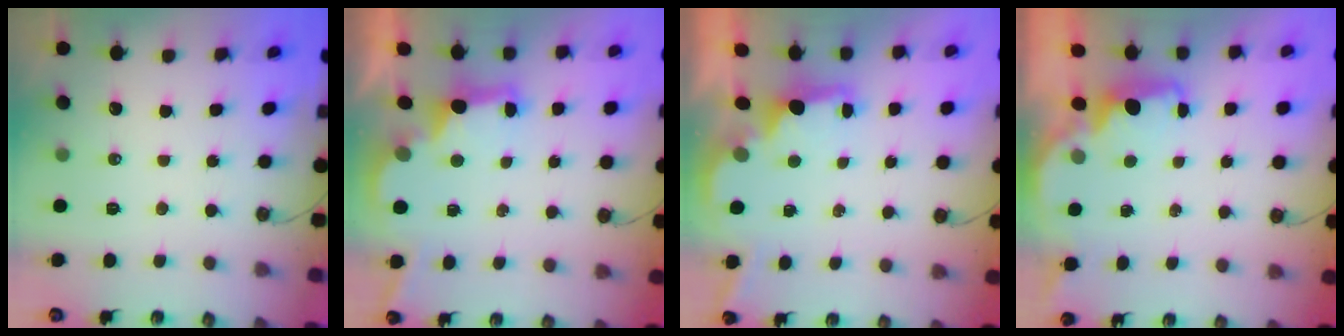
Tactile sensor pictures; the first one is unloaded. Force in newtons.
{"total": 2.8, "press": 2.7, "slide": 0.9}
{"total": 2.1, "press": 1.9, "slide": 0.8}
{"total": 2.0, "press": 1.8, "slide": 0.8}